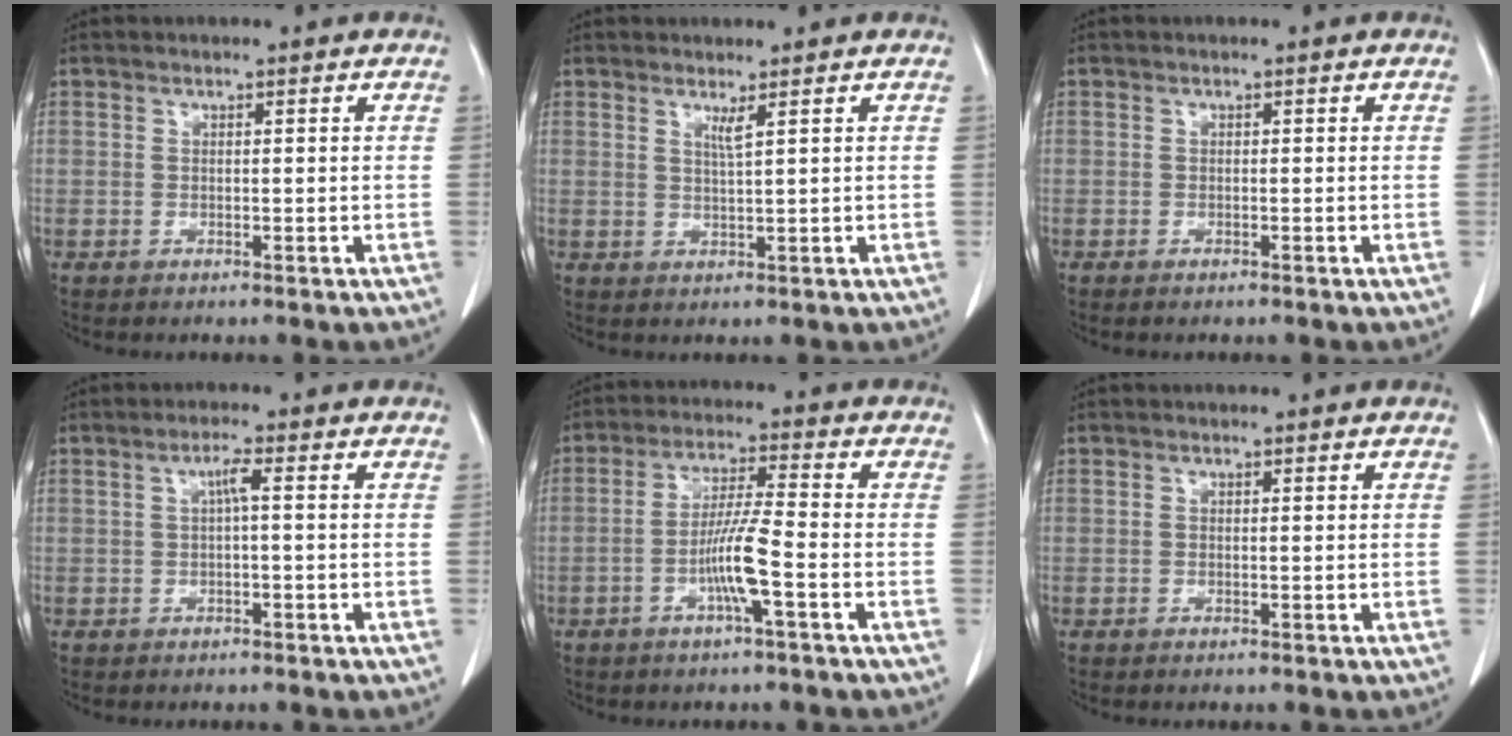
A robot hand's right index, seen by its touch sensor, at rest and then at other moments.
{"total": 1.6, "force": [1.0, -0.4, 1.1], "torque": [-0.025, -0.012, 0.020]}
{"total": 0.6, "force": [-0.5, 0.1, 0.3], "torque": [-0.009, -0.002, -0.006]}
{"total": 2.0, "force": [0.2, 0.1, 2.0], "torque": [-0.036, 0.004, 0.003]}
{"total": 7.0, "force": [-2.5, -0.3, 6.6], "torque": [-0.131, 0.001, -0.048]}
{"total": 0.0}